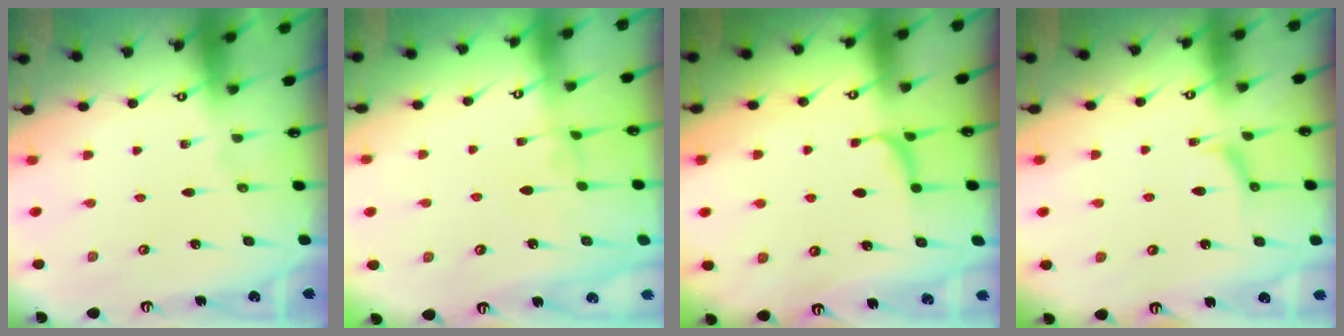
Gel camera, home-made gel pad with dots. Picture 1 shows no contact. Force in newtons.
{"total": 1.7, "press": 1.7, "slide": 0.3}
{"total": 2.0, "press": 1.9, "slide": 0.4}
{"total": 1.3, "press": 1.2, "slide": 0.5}